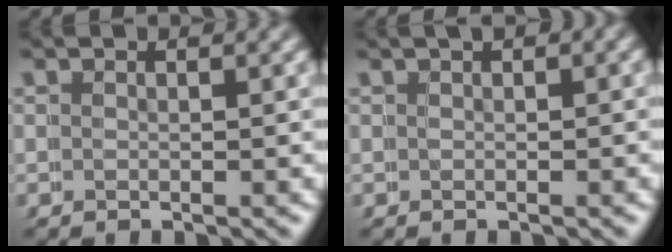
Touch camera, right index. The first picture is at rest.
{"total": 0.7, "force": [0.3, 0.4, 0.5], "torque": [0.000, 0.007, 0.001]}